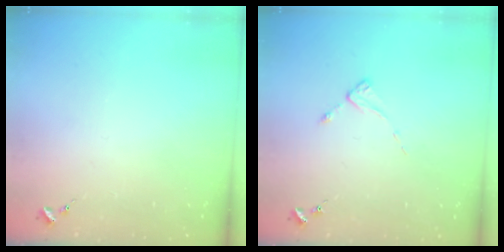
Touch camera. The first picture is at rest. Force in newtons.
{"total": 2.0, "press": 2.0, "slide": 0.3}